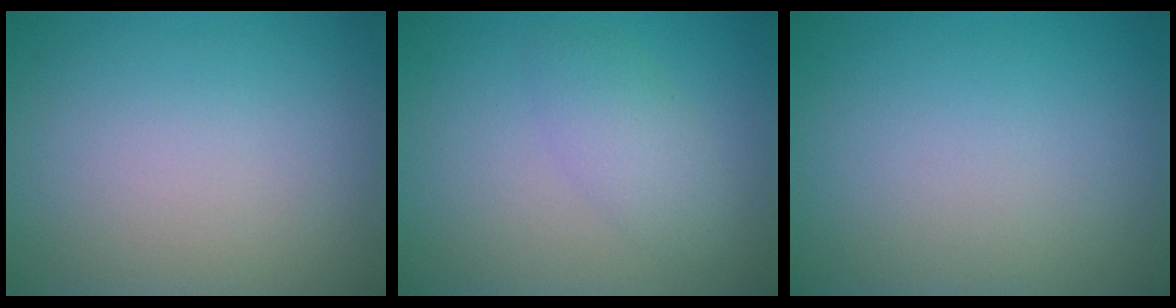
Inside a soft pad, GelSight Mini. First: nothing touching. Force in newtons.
{"total": 2.5, "press": 2.5, "slide": 0.1}
{"total": 0.0}